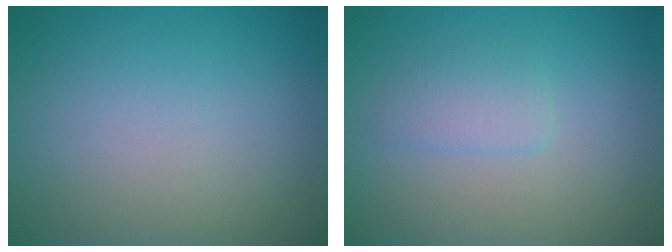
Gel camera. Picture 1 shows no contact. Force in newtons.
{"total": 1.6, "press": 1.6, "slide": 0.0}